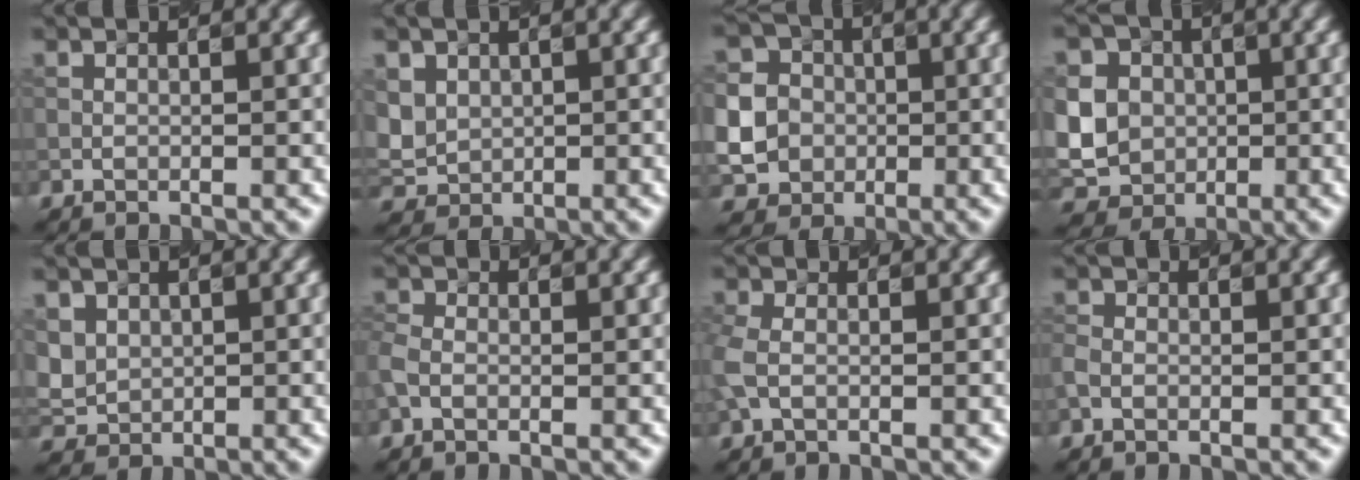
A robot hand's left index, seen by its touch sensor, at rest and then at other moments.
{"total": 2.9, "force": [0.9, 2.6, 0.9], "torque": [-0.034, 0.002, 0.025]}
{"total": 6.8, "force": [-0.9, 6.5, 1.8], "torque": [-0.046, 0.003, -0.031]}
{"total": 7.5, "force": [0.3, 6.8, 3.2], "torque": [-0.080, 0.015, -0.012]}
{"total": 2.7, "force": [0.9, 2.4, 0.7], "torque": [-0.026, 0.001, 0.025]}
{"total": 1.9, "force": [-0.5, 1.5, 1.1], "torque": [-0.037, 0.003, -0.020]}
{"total": 2.3, "force": [-0.1, 1.4, 1.7], "torque": [-0.056, 0.004, -0.010]}
{"total": 1.1, "force": [-0.5, 0.8, 0.5], "torque": [-0.017, 0.001, -0.013]}